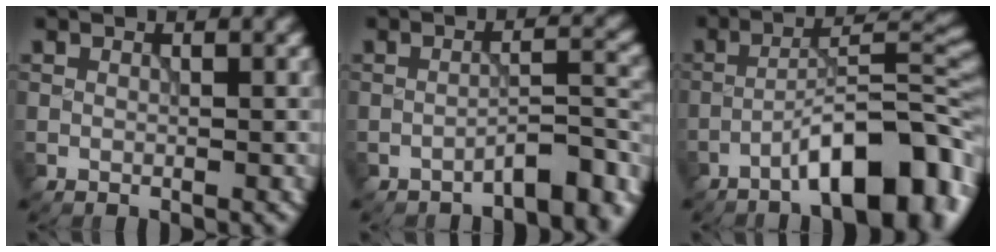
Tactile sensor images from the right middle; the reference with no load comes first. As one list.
[{"total": 4.5, "force": [-3.4, 1.1, 2.6], "torque": [-0.034, 0.009, -0.052]}, {"total": 9.3, "force": [-5.1, 2.4, 7.4], "torque": [-0.104, 0.022, -0.082]}]